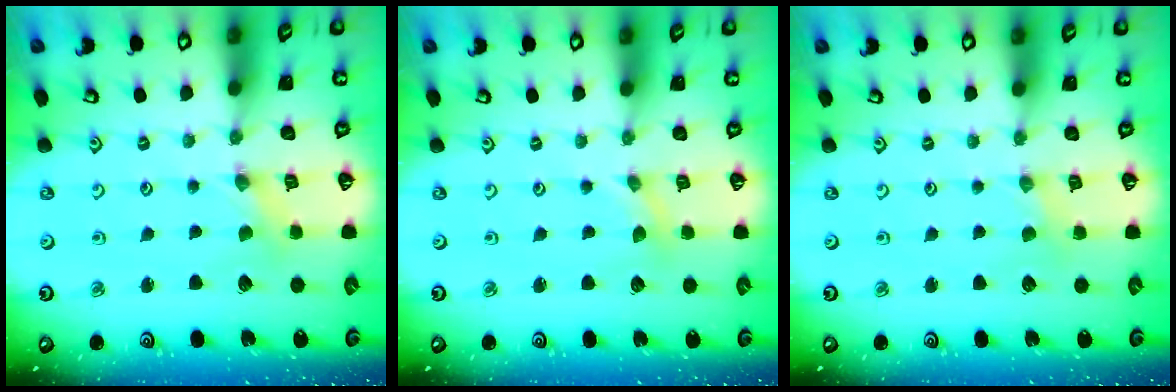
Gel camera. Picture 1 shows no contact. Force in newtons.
{"total": 0.8, "press": 0.8, "slide": 0.0}
{"total": 0.8, "press": 0.8, "slide": 0.2}